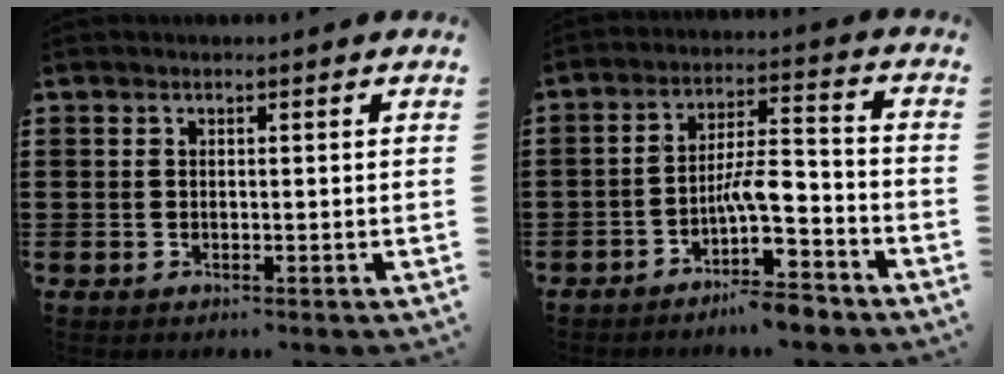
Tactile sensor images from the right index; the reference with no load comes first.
{"total": 8.0, "force": [-4.9, 2.2, 5.9], "torque": [-0.104, 0.005, -0.092]}